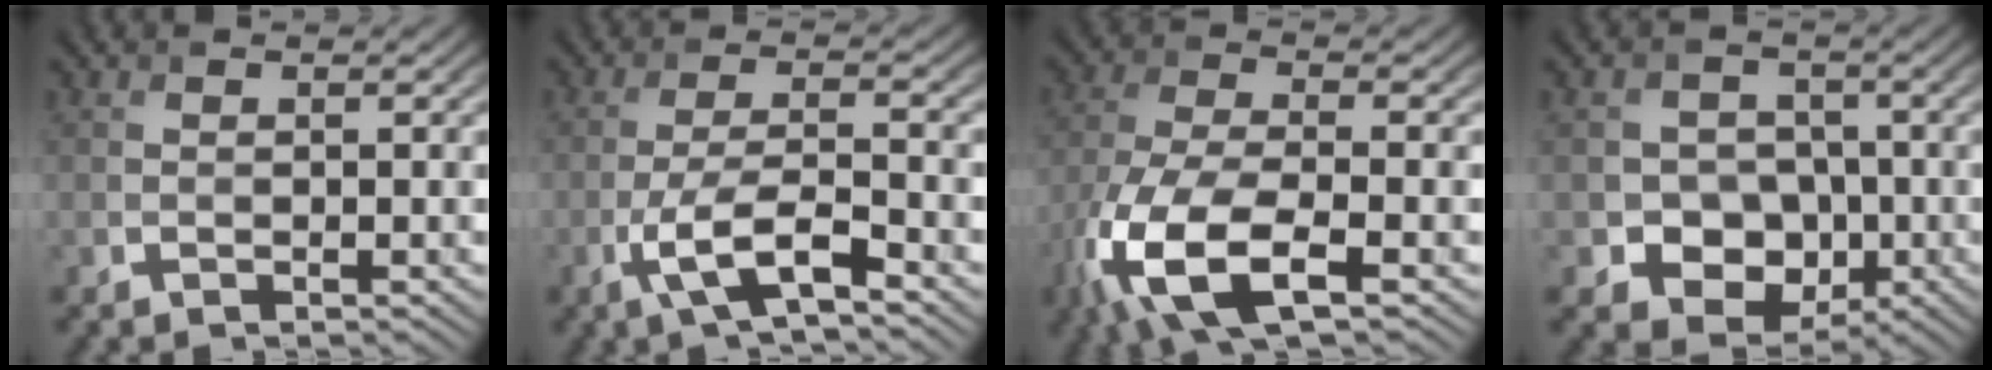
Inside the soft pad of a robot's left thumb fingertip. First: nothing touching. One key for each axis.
{"total": 6.5, "fx": -3.6, "fy": 1.5, "fz": 5.2, "tx": -0.104, "ty": 0.004, "tz": -0.072}
{"total": 11.8, "fx": -5.8, "fy": 4.3, "fz": 9.3, "tx": -0.209, "ty": -0.022, "tz": -0.124}
{"total": 7.7, "fx": -2.1, "fy": 6.7, "fz": 3.1, "tx": -0.056, "ty": -0.001, "tz": -0.063}